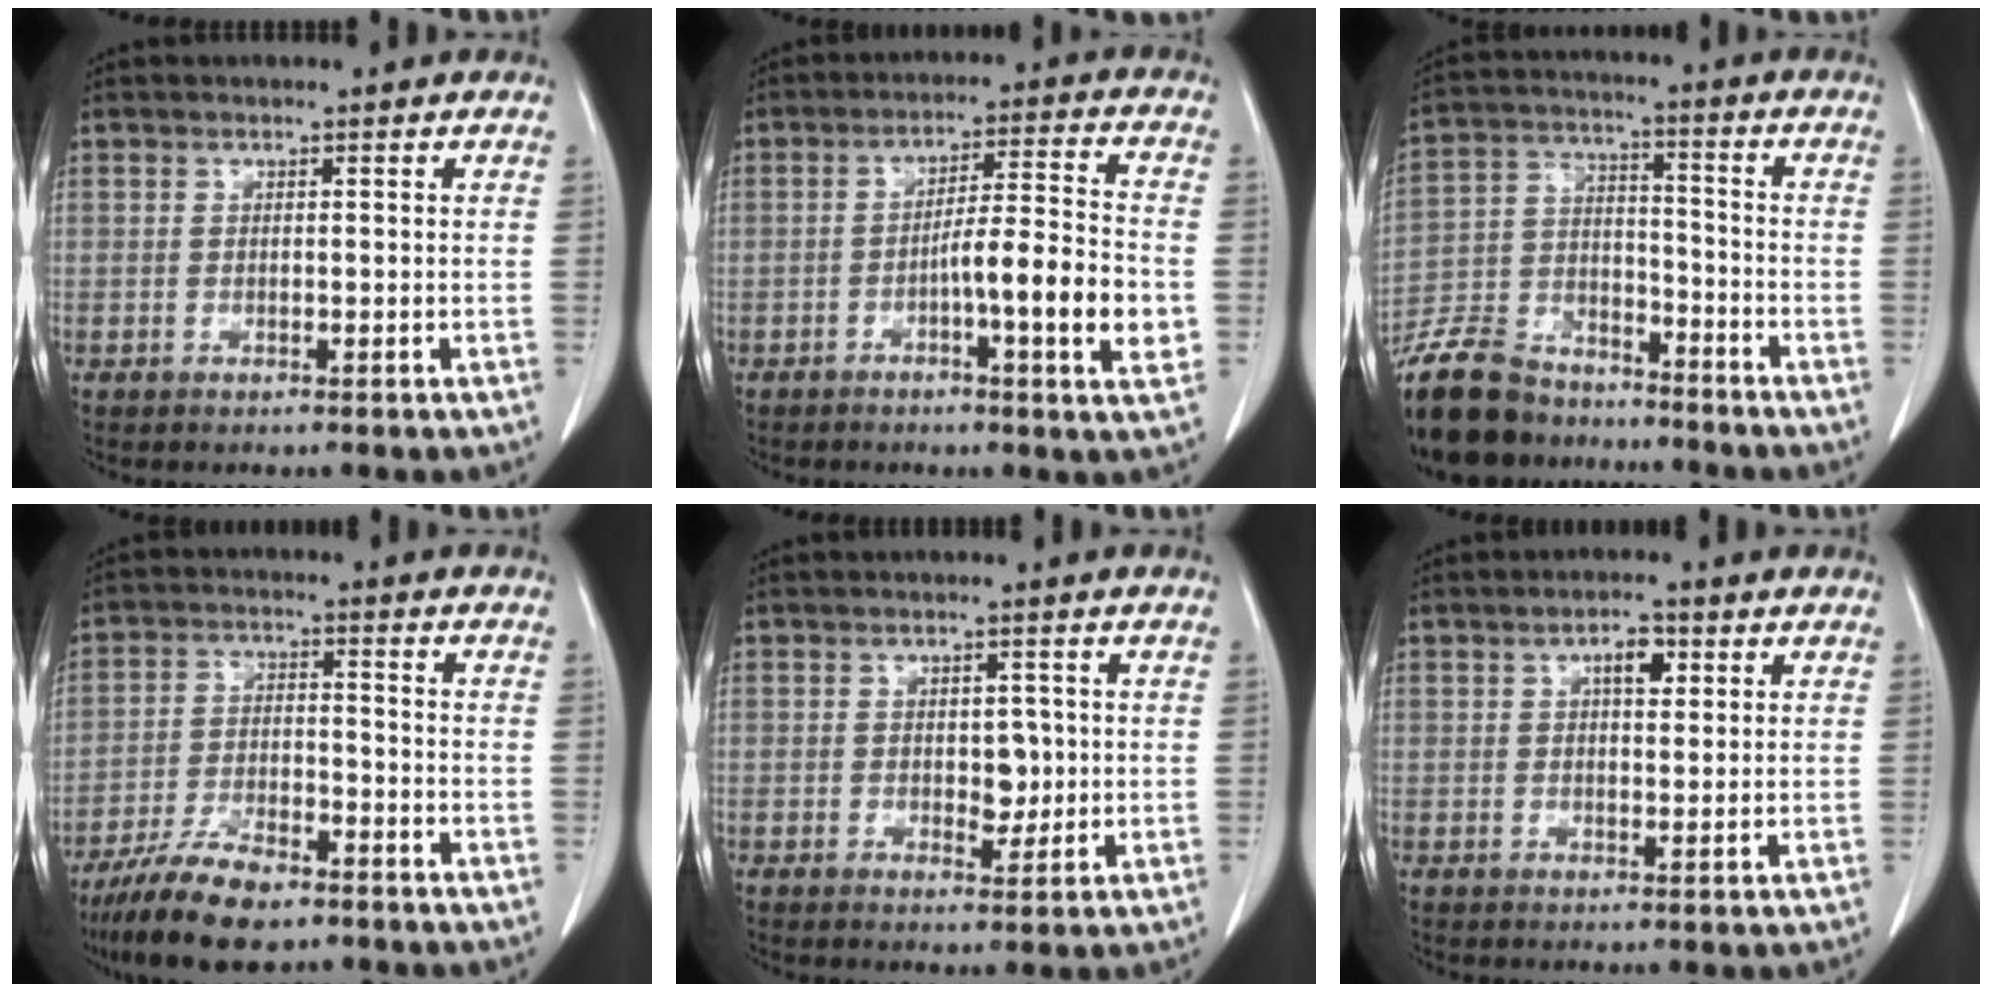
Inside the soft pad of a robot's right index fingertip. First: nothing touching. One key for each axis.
{"total": 10.8, "fx": -3.0, "fy": 0.2, "fz": 10.3, "tx": -0.157, "ty": 0.000, "tz": -0.051}
{"total": 16.3, "fx": -13.9, "fy": 6.7, "fz": 5.2, "tx": -0.120, "ty": 0.013, "tz": -0.247}
{"total": 10.6, "fx": -8.3, "fy": 2.8, "fz": 6.0, "tx": -0.112, "ty": -0.018, "tz": -0.148}
{"total": 3.1, "fx": -0.2, "fy": 1.8, "fz": 2.5, "tx": -0.035, "ty": 0.002, "tz": 0.001}
{"total": 3.5, "fx": 1.3, "fy": 1.5, "fz": 2.8, "tx": -0.046, "ty": 0.005, "tz": 0.019}